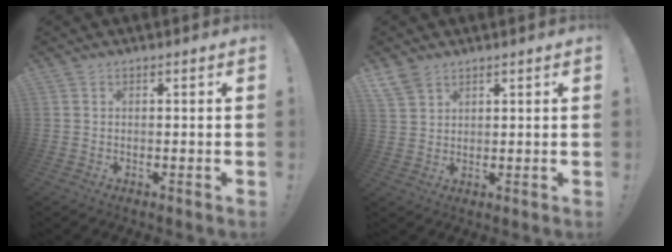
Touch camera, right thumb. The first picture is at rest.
{"total": 4.8, "force": [3.8, 2.5, 1.7], "torque": [-0.035, -0.018, 0.076]}